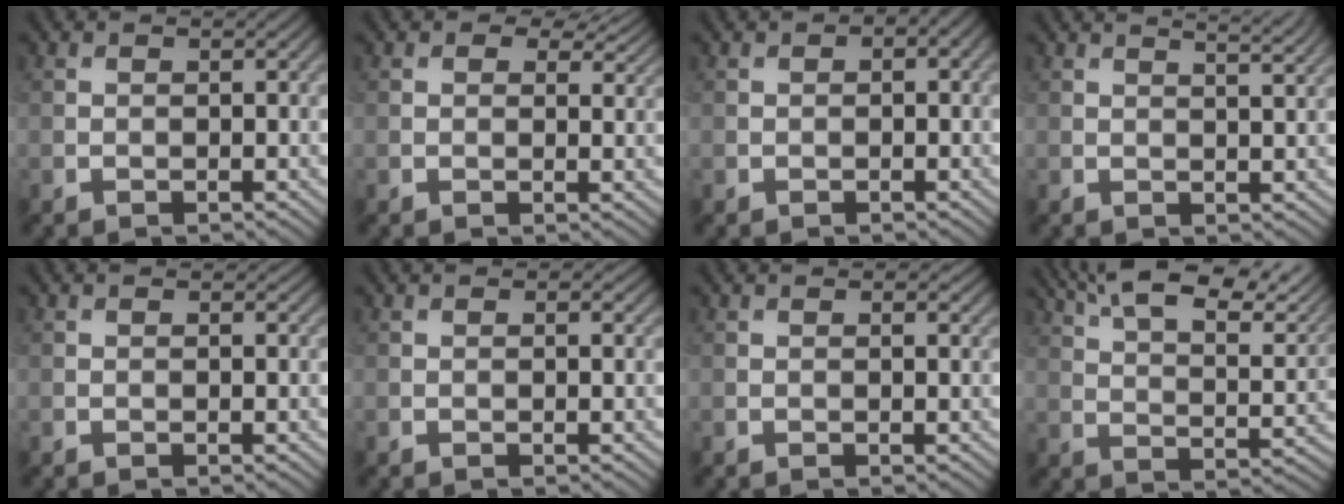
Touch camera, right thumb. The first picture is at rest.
{"total": 5.7, "force": [3.6, 3.0, 3.2], "torque": [-0.048, 0.003, 0.047]}
{"total": 2.6, "force": [0.4, 2.0, 1.6], "torque": [-0.013, -0.004, 0.003]}
{"total": 4.3, "force": [3.4, 0.9, 2.4], "torque": [-0.030, 0.013, 0.038]}
{"total": 1.0, "force": [0.9, 0.3, 0.4], "torque": [-0.006, -0.001, 0.014]}
{"total": 1.4, "force": [1.1, 0.4, 0.8], "torque": [-0.013, -0.002, 0.017]}
{"total": 1.9, "force": [1.5, 0.6, 1.0], "torque": [-0.020, -0.001, 0.023]}
{"total": 14.5, "force": [10.3, 4.4, 9.2], "torque": [-0.164, 0.019, 0.161]}